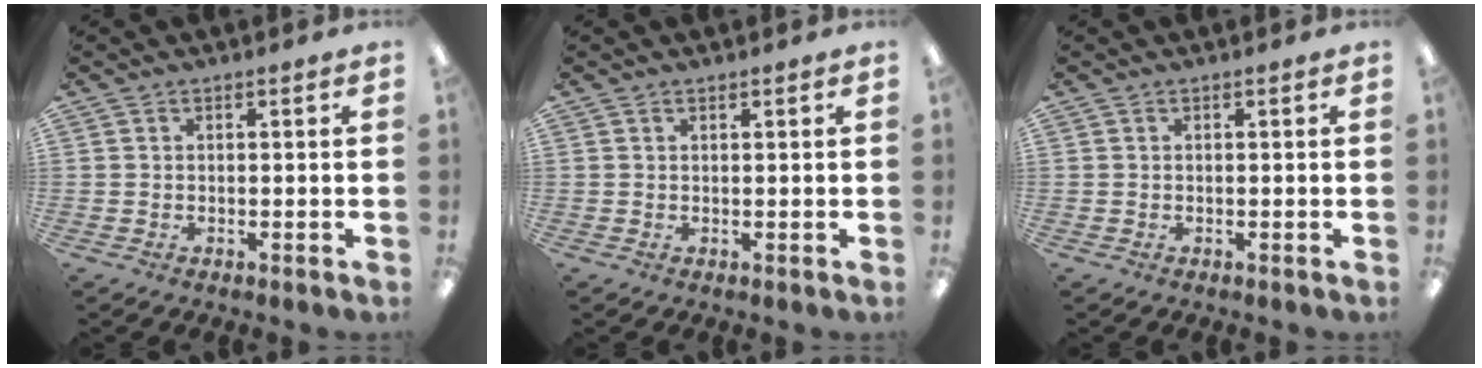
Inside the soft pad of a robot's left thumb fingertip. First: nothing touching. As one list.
[{"total": 0.6, "force": [0.6, 0.1, 0.1], "torque": [-0.002, 0.000, 0.011]}, {"total": 0.0}]